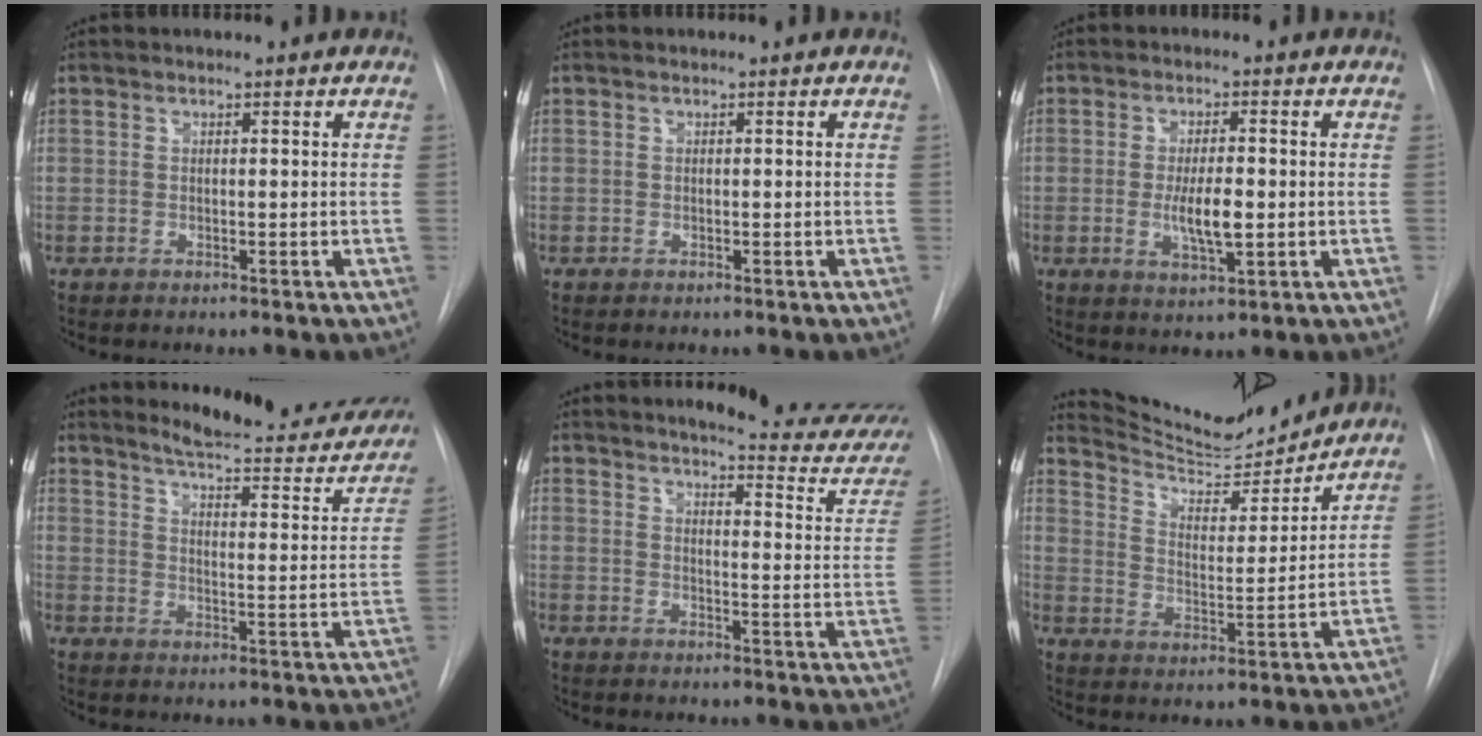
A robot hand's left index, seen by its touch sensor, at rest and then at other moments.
{"total": 0.0}
{"total": 5.7, "force": [-1.8, 1.2, 5.2], "torque": [-0.098, -0.013, -0.024]}
{"total": 19.1, "force": [17.5, 3.2, 6.9], "torque": [-0.080, -0.071, 0.209]}
{"total": 18.0, "force": [17.3, 1.1, 4.8], "torque": [-0.050, -0.123, 0.181]}
{"total": 13.1, "force": [12.8, 1.0, 2.7], "torque": [-0.050, -0.016, 0.204]}